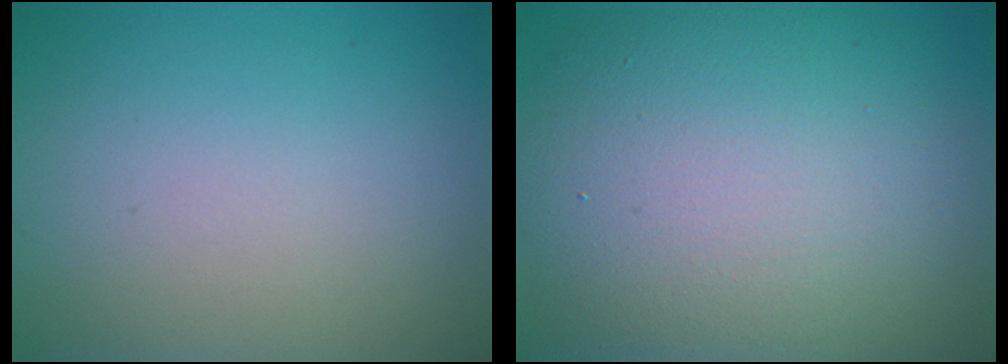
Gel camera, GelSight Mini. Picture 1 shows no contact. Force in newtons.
{"total": 13.5, "press": 13.5, "slide": 1.1}